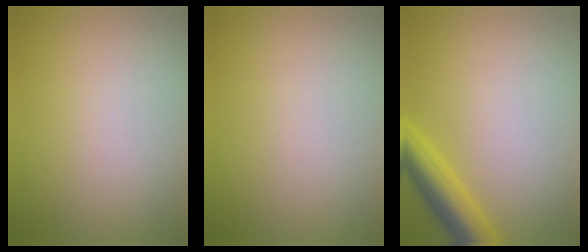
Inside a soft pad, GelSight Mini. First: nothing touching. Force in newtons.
{"total": 0.0}
{"total": 4.1, "press": 4.1, "slide": 0.4}